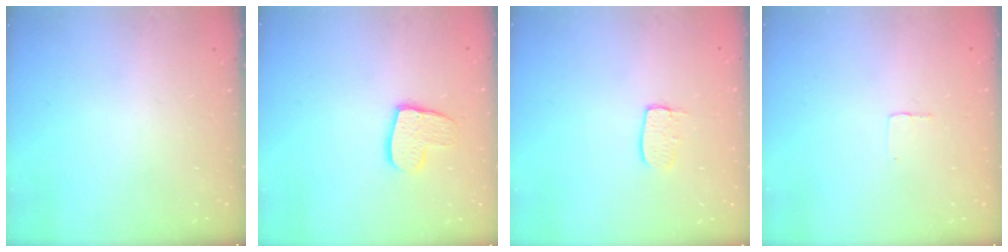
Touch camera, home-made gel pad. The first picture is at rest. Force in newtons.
{"total": 10.8, "press": 10.7, "slide": 0.7}
{"total": 5.6, "press": 5.6, "slide": 0.4}
{"total": 1.9, "press": 1.9, "slide": 0.1}